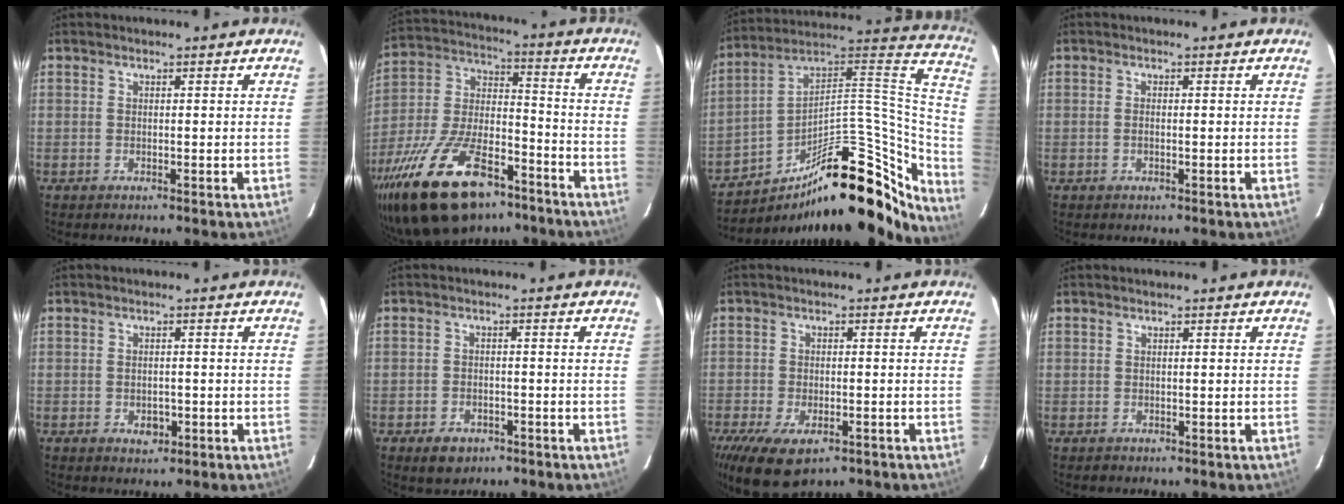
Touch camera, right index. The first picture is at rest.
{"total": 25.0, "force": [-16.1, 11.4, 15.4], "torque": [-0.308, -0.006, -0.264]}
{"total": 30.2, "force": [-19.8, 11.5, 19.7], "torque": [-0.263, 0.041, -0.289]}
{"total": 0.8, "force": [-0.2, 0.4, 0.7], "torque": [-0.015, 0.000, -0.006]}
{"total": 2.9, "force": [-0.9, 2.2, 1.6], "torque": [-0.027, 0.000, -0.009]}
{"total": 4.7, "force": [-2.8, 3.2, 1.8], "torque": [-0.044, 0.003, -0.037]}
{"total": 10.7, "force": [-6.3, 5.2, 6.9], "torque": [-0.157, -0.038, -0.102]}
{"total": 0.9, "force": [-0.1, 0.9, -0.1], "torque": [0.001, 0.004, 0.002]}